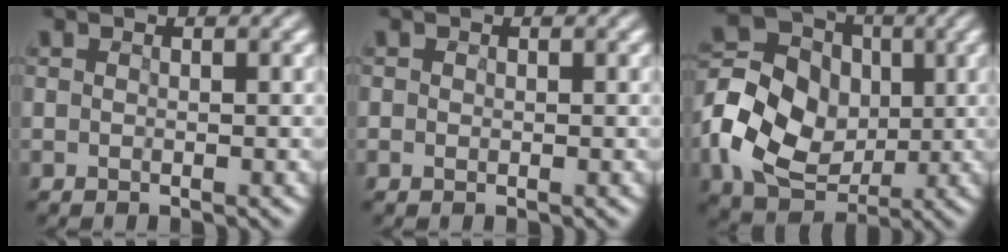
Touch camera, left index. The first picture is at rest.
{"total": 1.0, "force": [0.2, 0.9, 0.4], "torque": [0.006, 0.011, -0.005]}
{"total": 12.3, "force": [-1.5, 10.2, 6.7], "torque": [-0.151, 0.002, -0.039]}